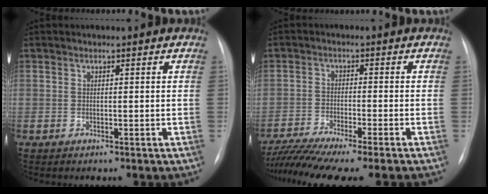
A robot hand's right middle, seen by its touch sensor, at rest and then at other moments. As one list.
[{"total": 11.1, "force": [-9.5, -0.6, 5.6], "torque": [-0.082, -0.023, -0.150]}]